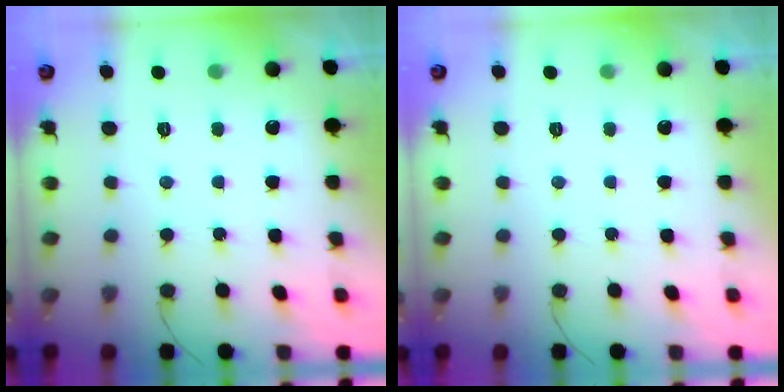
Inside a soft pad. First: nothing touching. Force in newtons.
{"total": 0.0}